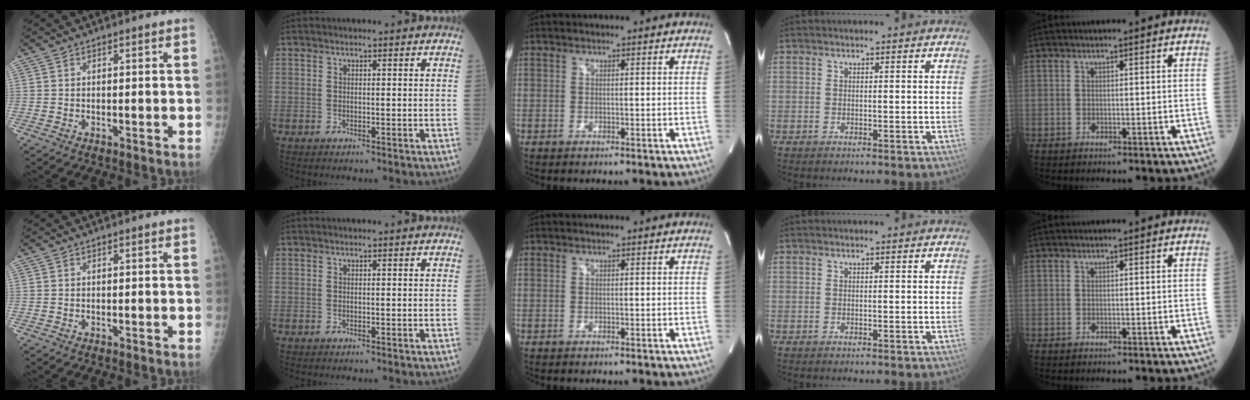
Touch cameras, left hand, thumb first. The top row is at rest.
{}